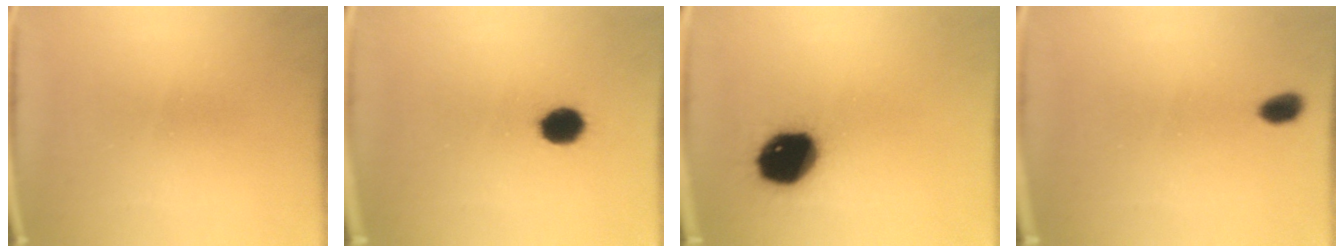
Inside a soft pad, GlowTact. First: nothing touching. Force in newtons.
{"total": 5.9}
{"total": 14.9}
{"total": 2.7}